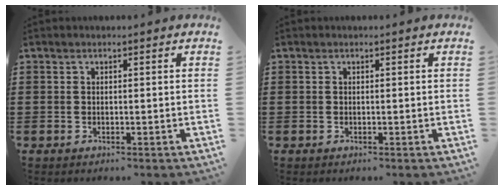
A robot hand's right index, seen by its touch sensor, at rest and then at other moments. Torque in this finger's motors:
{"motor_torque": [0.17, 1.09, 0.00, 0.01]}